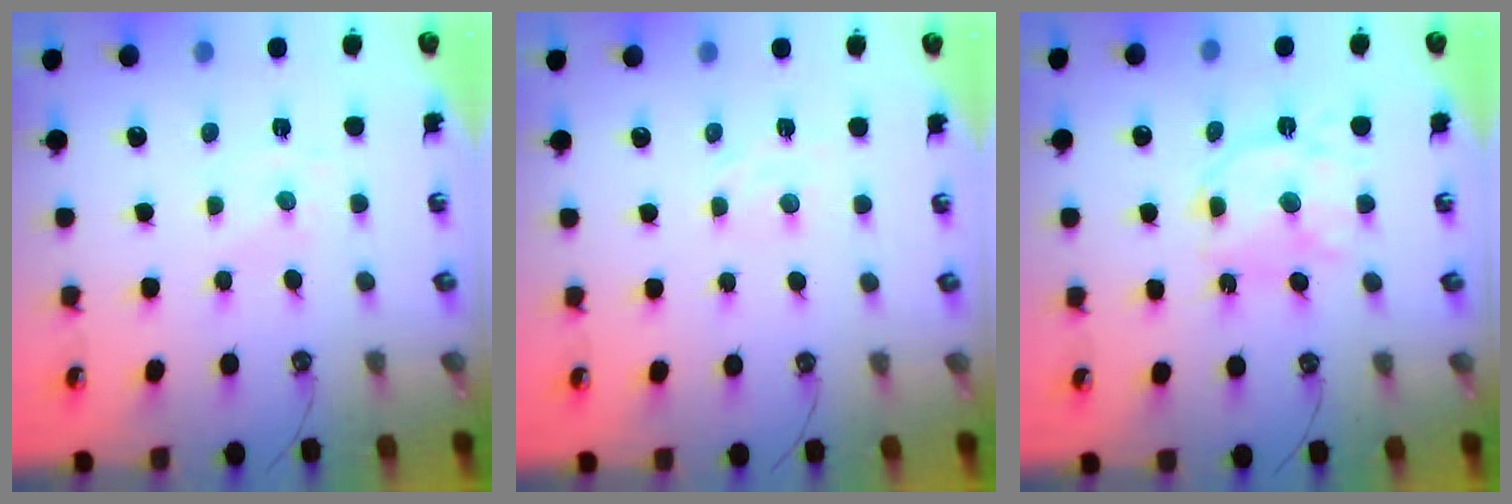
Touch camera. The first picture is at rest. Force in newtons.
{"total": 1.8, "press": 1.8, "slide": 0.3}
{"total": 15.6, "press": 15.6, "slide": 1.3}